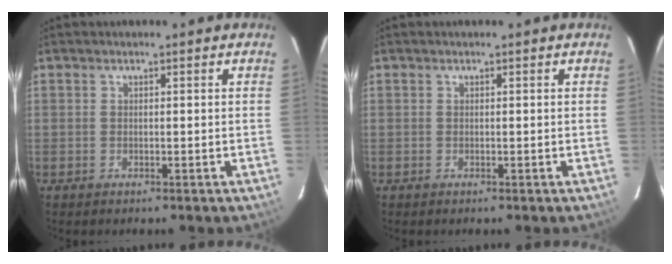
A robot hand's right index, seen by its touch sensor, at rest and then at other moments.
{"total": 0.0}